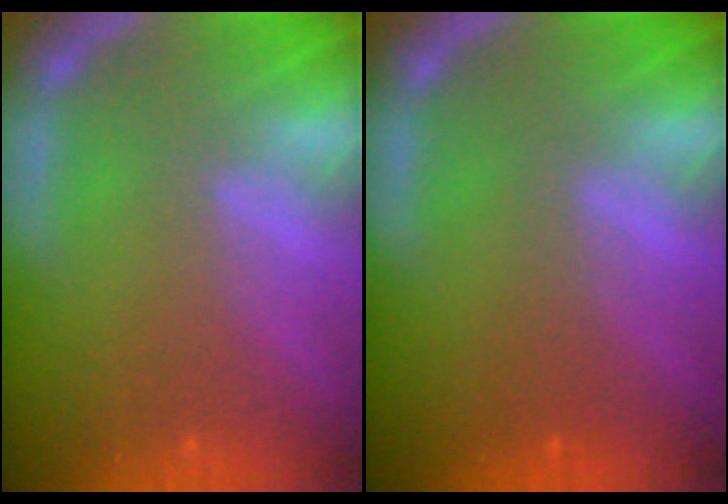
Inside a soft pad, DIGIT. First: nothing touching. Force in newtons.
{"total": 1.0}